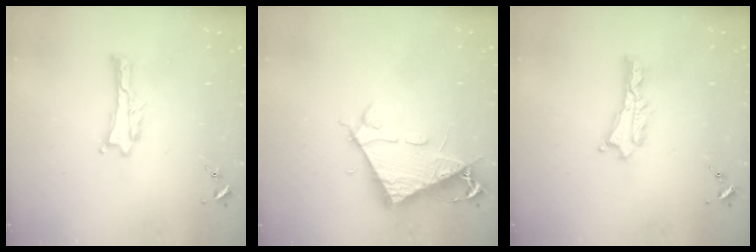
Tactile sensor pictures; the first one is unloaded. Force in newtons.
{"total": 7.6, "press": 7.6, "slide": 0.9}
{"total": 1.3, "press": 1.3, "slide": 0.1}